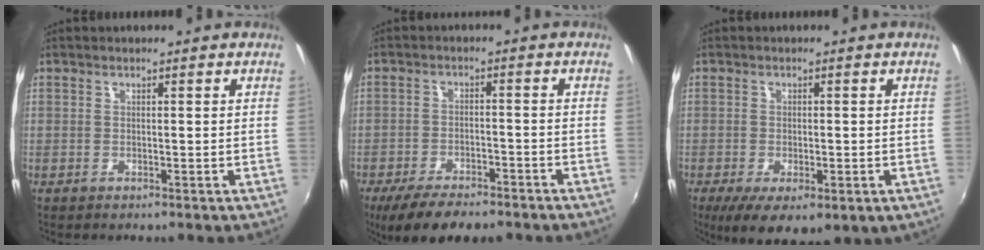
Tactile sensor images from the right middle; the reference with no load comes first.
{"total": 11.7, "force": [-9.1, 3.5, 6.4], "torque": [-0.140, -0.030, -0.145]}
{"total": 9.8, "force": [-4.5, 4.0, 7.7], "torque": [-0.141, -0.039, -0.063]}